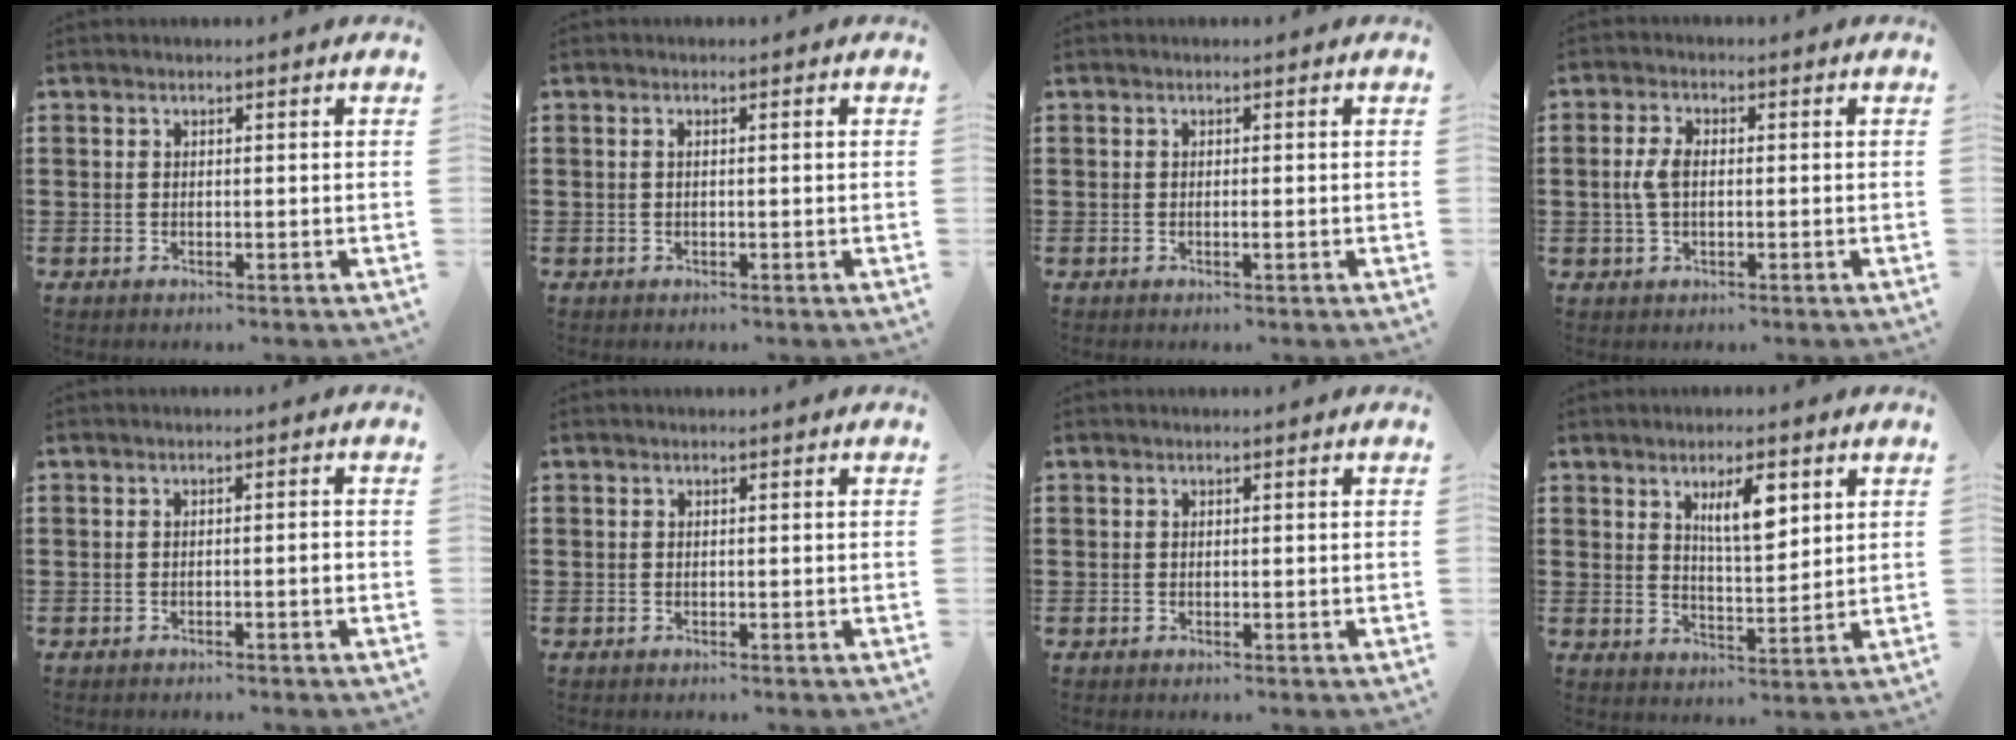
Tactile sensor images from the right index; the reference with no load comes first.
{"total": 0.8, "force": [0.0, 0.1, 0.8], "torque": [-0.015, 0.000, 0.001]}
{"total": 0.6, "force": [-0.2, 0.0, 0.6], "torque": [-0.011, -0.005, -0.003]}
{"total": 3.6, "force": [-0.2, 1.7, 3.1], "torque": [-0.077, -0.001, -0.009]}
{"total": 1.2, "force": [-0.8, -0.1, 0.9], "torque": [-0.016, -0.004, -0.014]}
{"total": 0.0}
{"total": 0.0}
{"total": 6.2, "force": [2.9, 2.0, 5.1], "torque": [-0.091, 0.001, 0.045]}